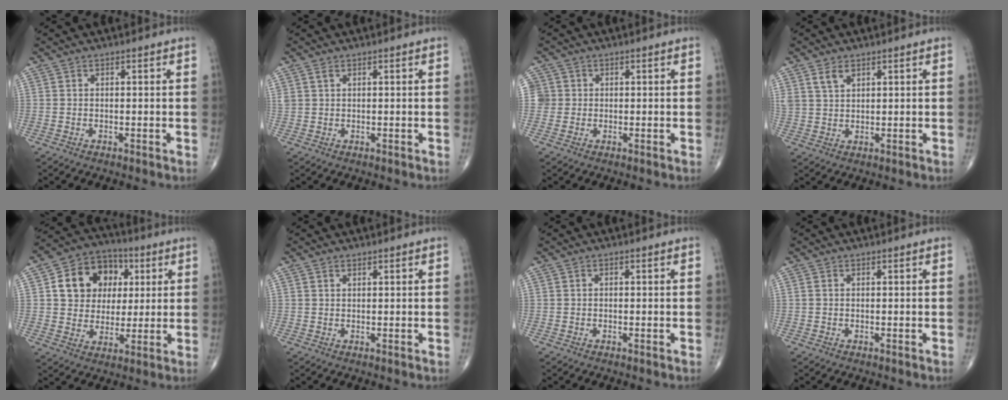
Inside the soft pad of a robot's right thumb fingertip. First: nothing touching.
{"total": 1.2, "force": [0.8, 0.7, 0.6], "torque": [-0.012, 0.006, 0.017]}
{"total": 2.9, "force": [0.2, 2.9, 0.1], "torque": [0.021, 0.006, 0.003]}
{"total": 3.5, "force": [2.2, 2.0, 1.9], "torque": [-0.032, -0.009, 0.049]}
{"total": 14.2, "force": [3.6, 11.7, 7.2], "torque": [-0.080, 0.004, 0.059]}
{"total": 0.8, "force": [0.6, 0.5, 0.3], "torque": [-0.003, -0.004, 0.009]}
{"total": 0.0}
{"total": 0.0}